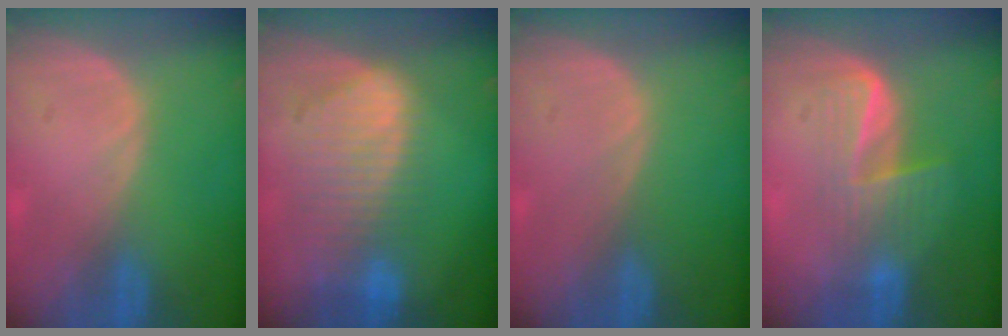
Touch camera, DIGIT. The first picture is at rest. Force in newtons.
{"total": 9.1, "press": 8.0, "slide": 4.3}
{"total": 0.0}
{"total": 7.1, "press": 5.8, "slide": 4.1}